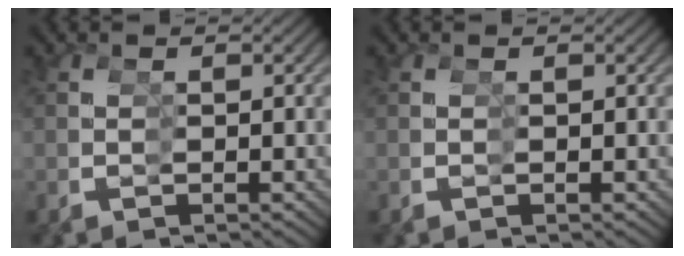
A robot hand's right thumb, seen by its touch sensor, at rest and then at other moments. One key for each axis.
{"total": 0.0}